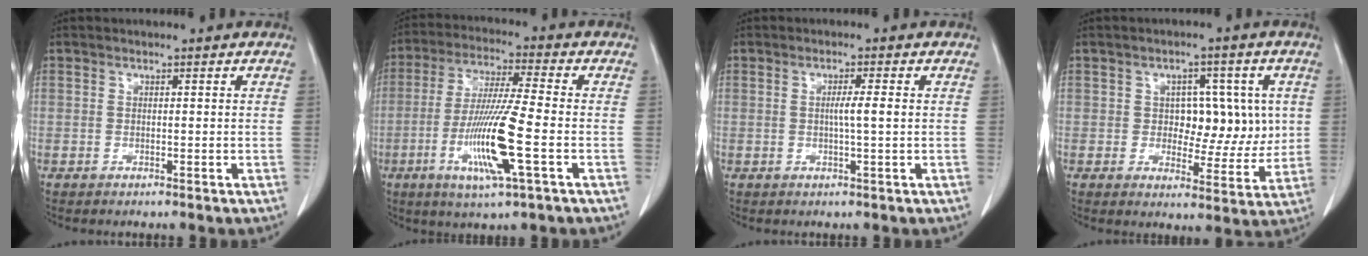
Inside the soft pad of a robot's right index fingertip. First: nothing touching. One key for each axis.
{"total": 12.9, "fx": -3.7, "fy": 0.0, "fz": 12.4, "tx": -0.247, "ty": -0.019, "tz": -0.073}
{"total": 2.6, "fx": 0.1, "fy": -0.3, "fz": 2.6, "tx": -0.047, "ty": 0.000, "tz": 0.000}
{"total": 8.1, "fx": 1.1, "fy": 5.0, "fz": 6.3, "tx": -0.069, "ty": 0.015, "tz": 0.023}